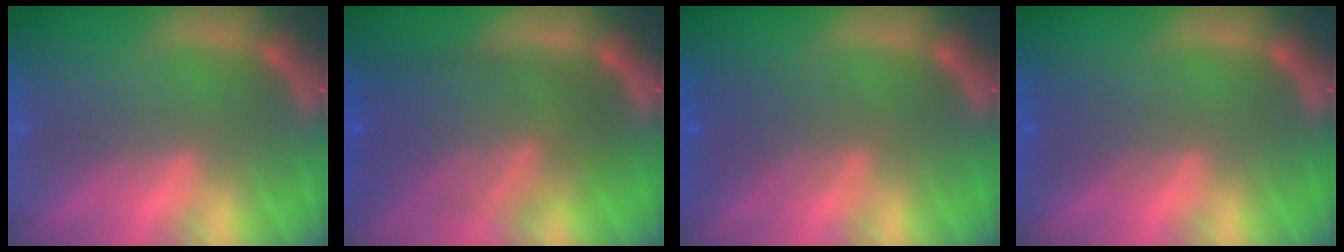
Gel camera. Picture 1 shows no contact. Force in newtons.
{"total": 9.5}
{"total": 3.6}
{"total": 2.0}